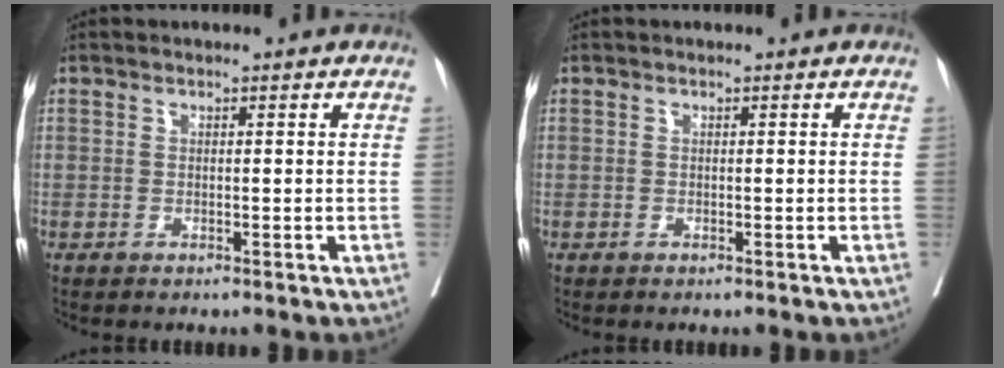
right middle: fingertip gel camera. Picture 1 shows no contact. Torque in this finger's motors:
{"motor_torque": [-0.04, 0.18, -0.02, 0.00]}